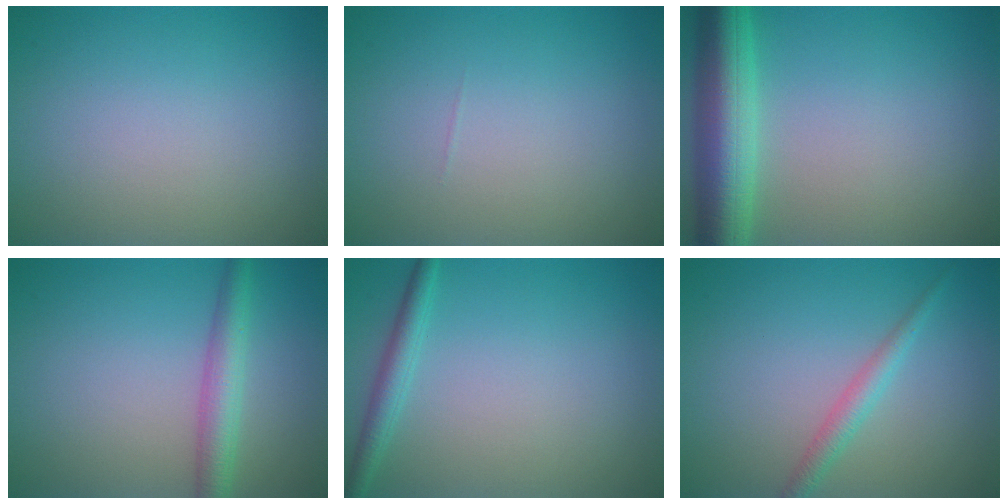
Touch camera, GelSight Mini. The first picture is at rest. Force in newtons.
{"total": 0.0}
{"total": 7.3, "press": 7.3, "slide": 0.2}
{"total": 3.4, "press": 3.4, "slide": 0.2}
{"total": 2.0, "press": 2.0, "slide": 0.1}
{"total": 1.9, "press": 1.9, "slide": 0.0}